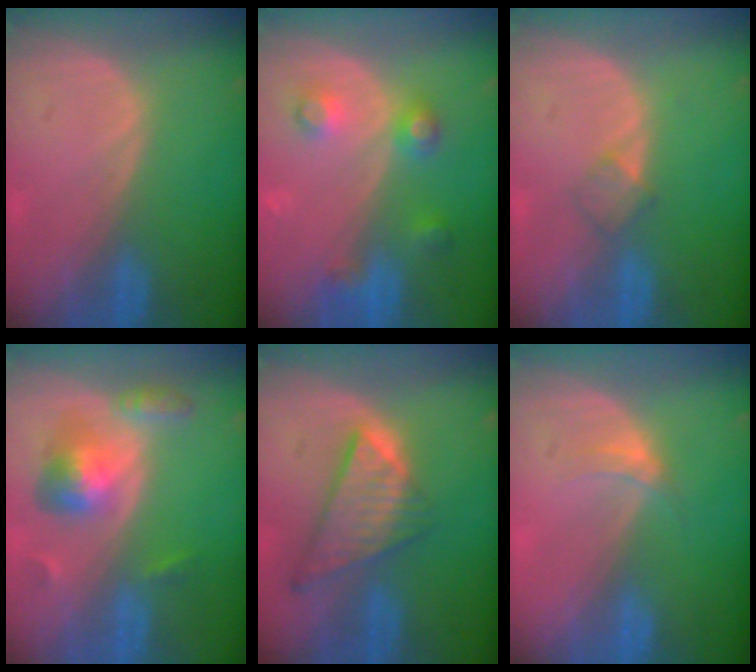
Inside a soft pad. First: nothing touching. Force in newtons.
{"total": 4.9, "press": 4.9, "slide": 0.2}
{"total": 2.0, "press": 2.0, "slide": 0.2}
{"total": 6.4, "press": 5.9, "slide": 2.5}
{"total": 8.6, "press": 7.3, "slide": 4.5}
{"total": 2.3, "press": 1.9, "slide": 1.3}